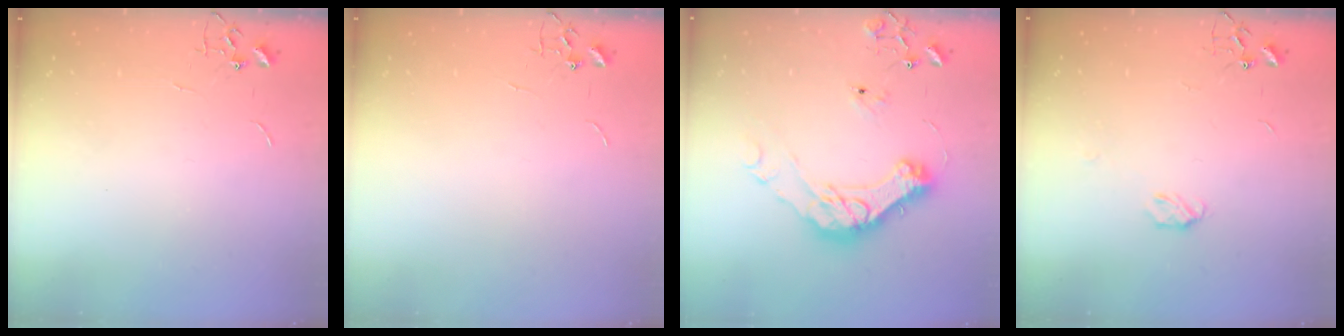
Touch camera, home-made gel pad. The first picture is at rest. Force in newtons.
{"total": 0.0}
{"total": 17.4, "press": 17.2, "slide": 2.4}
{"total": 4.7, "press": 4.6, "slide": 0.7}